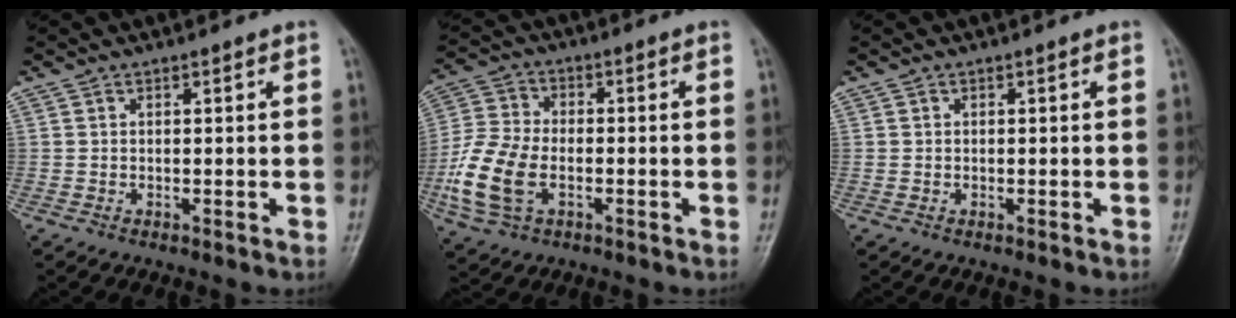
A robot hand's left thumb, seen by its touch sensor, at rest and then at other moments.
{"total": 12.3, "force": [-3.2, 7.8, 8.9], "torque": [-0.193, 0.010, -0.064]}
{"total": 0.7, "force": [0.0, 0.7, 0.2], "torque": [-0.001, 0.002, 0.002]}